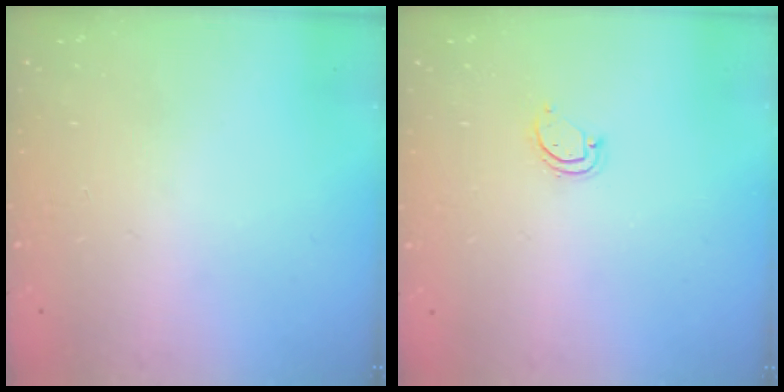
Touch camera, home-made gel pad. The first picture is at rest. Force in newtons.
{"total": 3.0, "press": 3.0, "slide": 0.2}